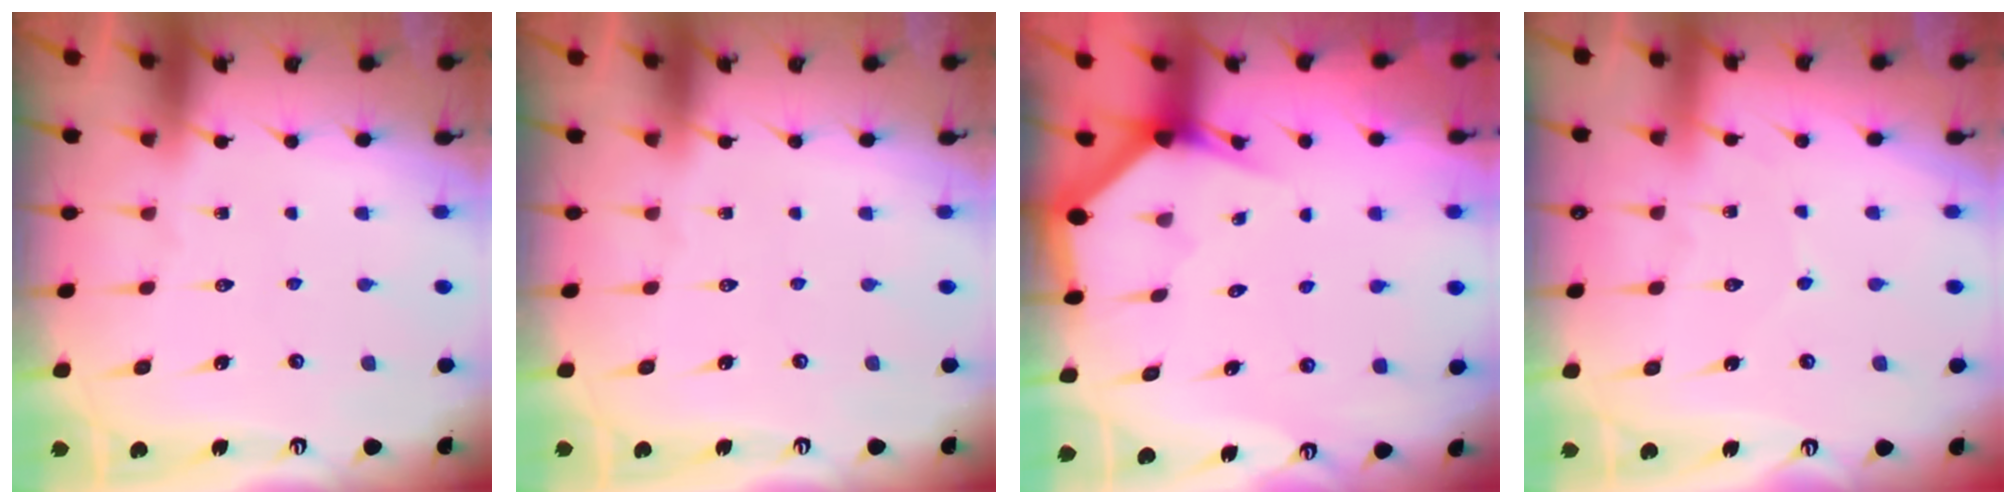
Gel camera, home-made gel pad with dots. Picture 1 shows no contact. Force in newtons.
{"total": 0.0}
{"total": 2.7, "press": 2.7, "slide": 0.2}
{"total": 3.4, "press": 3.4, "slide": 0.3}